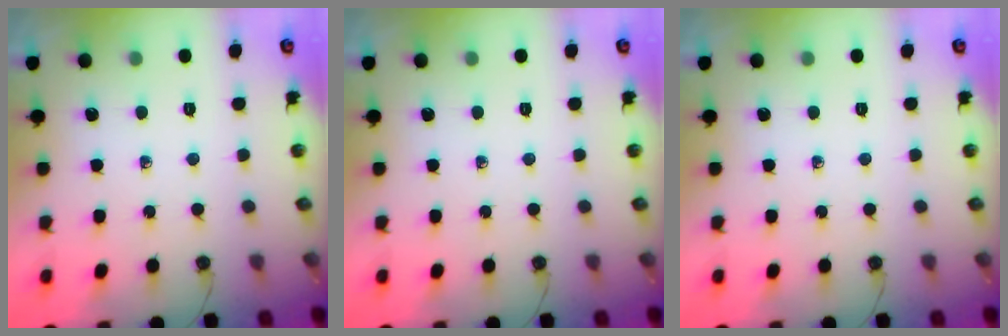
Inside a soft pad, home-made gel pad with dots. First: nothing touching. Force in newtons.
{"total": 0.0}
{"total": 0.0}